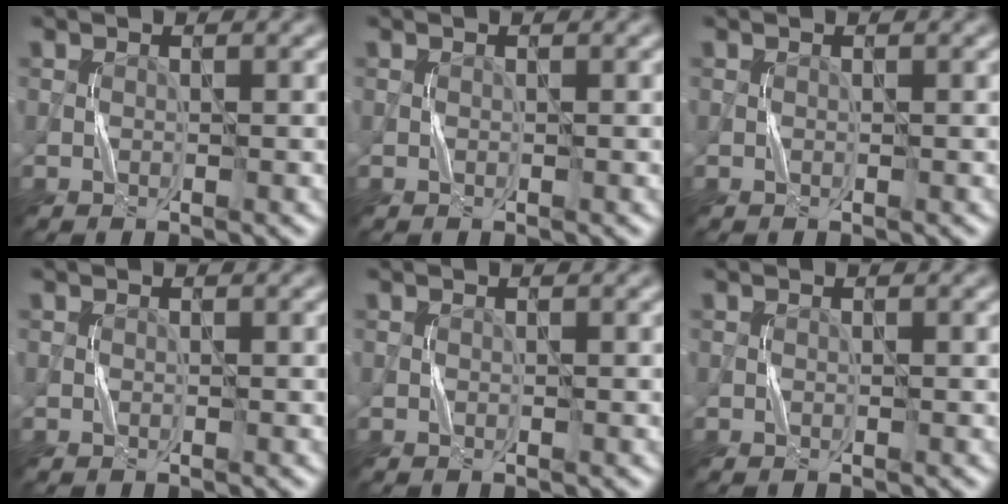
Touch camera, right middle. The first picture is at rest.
{"total": 0.0}
{"total": 0.0}
{"total": 0.0}
{"total": 0.0}
{"total": 0.0}